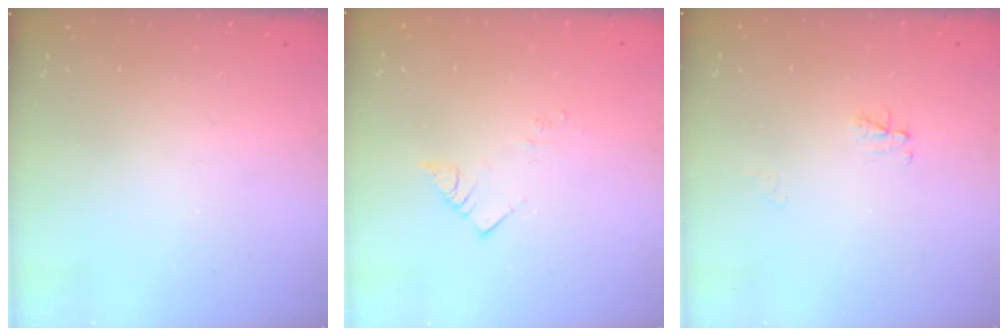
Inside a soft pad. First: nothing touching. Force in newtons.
{"total": 3.4, "press": 3.4, "slide": 0.1}
{"total": 3.0, "press": 3.0, "slide": 0.4}